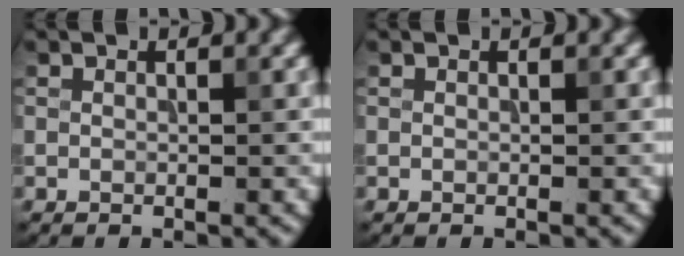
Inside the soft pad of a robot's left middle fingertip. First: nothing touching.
{"total": 0.0}